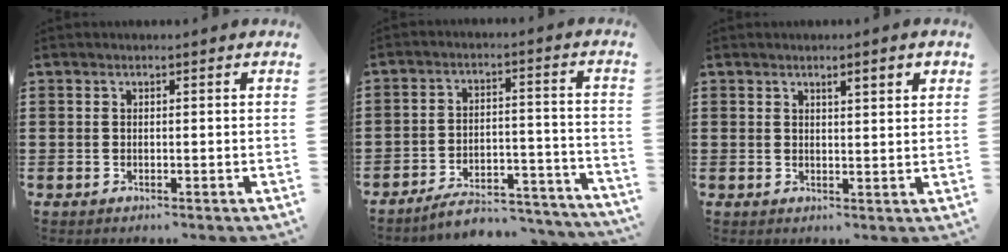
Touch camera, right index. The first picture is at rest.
{"total": 5.4, "force": [-5.1, 0.8, 1.8], "torque": [-0.027, 0.001, -0.097]}
{"total": 2.2, "force": [1.2, 0.3, 1.8], "torque": [-0.036, 0.001, 0.019]}